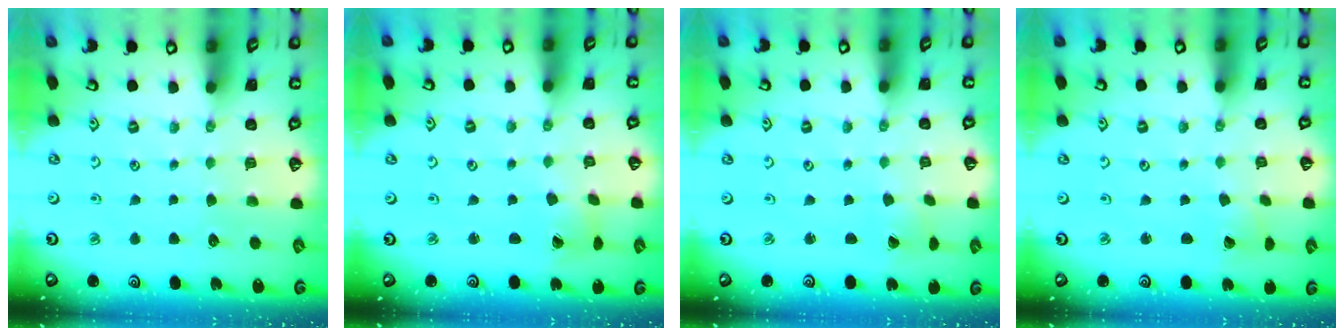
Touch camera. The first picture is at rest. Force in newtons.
{"total": 1.6, "press": 1.6, "slide": 0.3}
{"total": 1.2, "press": 1.2, "slide": 0.4}
{"total": 1.7, "press": 1.7, "slide": 0.1}